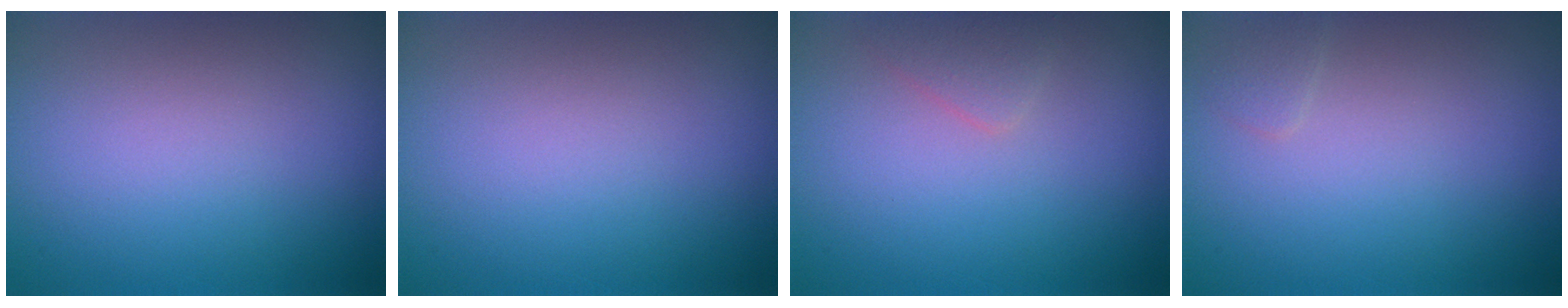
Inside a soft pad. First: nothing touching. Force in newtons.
{"total": 0.0}
{"total": 1.2, "press": 1.2, "slide": 0.1}
{"total": 0.8, "press": 0.8, "slide": 0.0}